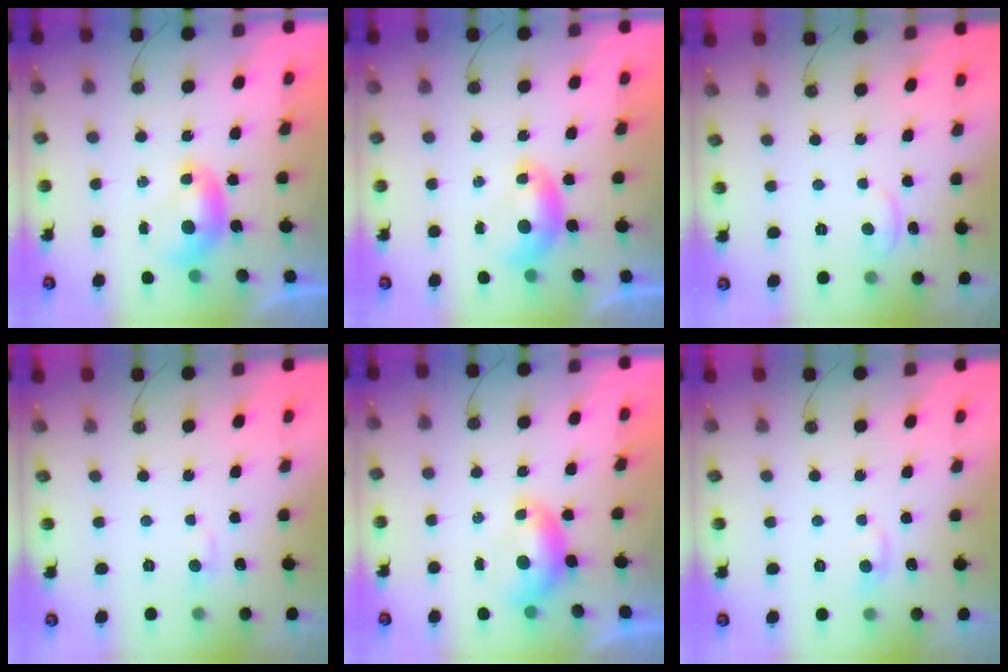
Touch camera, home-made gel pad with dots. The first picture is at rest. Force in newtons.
{"total": 0.0}
{"total": 2.1, "press": 2.1, "slide": 0.2}
{"total": 1.5, "press": 1.3, "slide": 0.8}
{"total": 0.5, "press": 0.5, "slide": 0.2}
{"total": 1.0, "press": 0.9, "slide": 0.5}